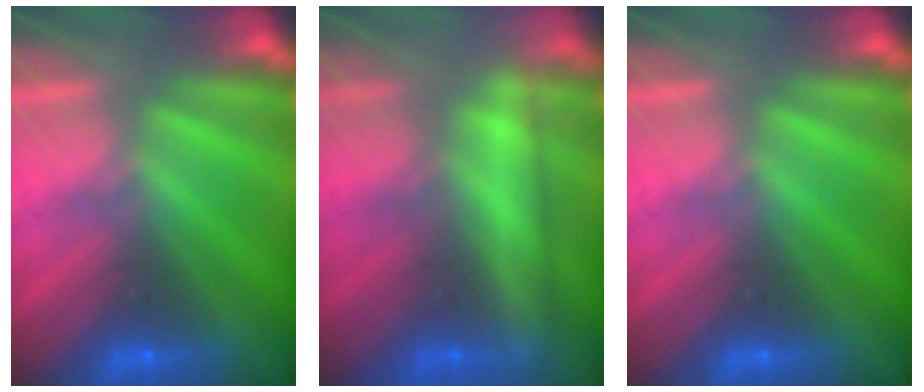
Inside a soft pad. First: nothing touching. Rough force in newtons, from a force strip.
{"total": 2.4}
{"total": 0.0}